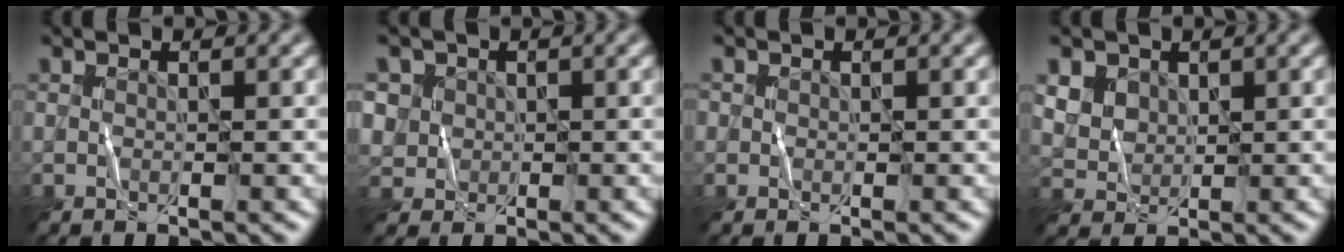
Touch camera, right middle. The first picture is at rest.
{"total": 3.3, "force": [1.3, 3.1, 0.3], "torque": [-0.015, 0.011, 0.017]}
{"total": 0.6, "force": [0.1, 0.6, 0.0], "torque": [0.007, -0.001, -0.001]}
{"total": 5.0, "force": [2.8, 3.8, 1.7], "torque": [-0.071, 0.015, 0.052]}